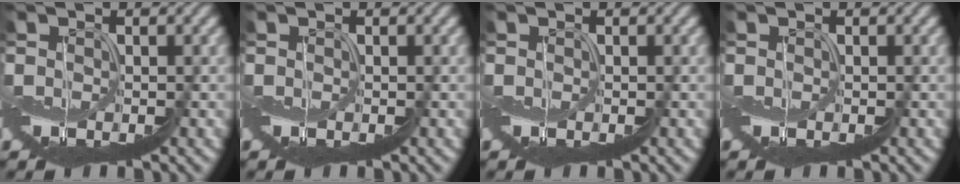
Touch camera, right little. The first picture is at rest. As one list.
[{"total": 0.0}, {"total": 0.0}, {"total": 0.0}]